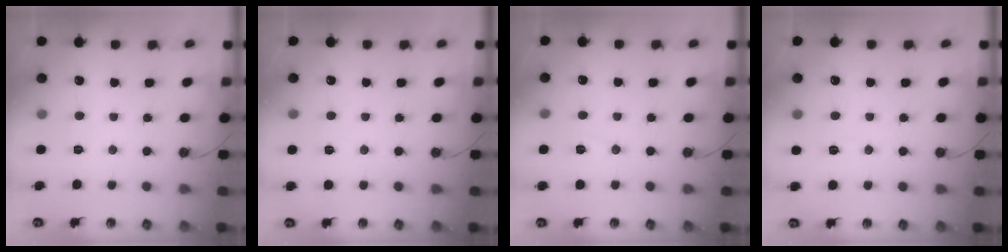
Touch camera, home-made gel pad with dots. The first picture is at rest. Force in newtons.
{"total": 3.5, "press": 1.6, "slide": 3.1}
{"total": 7.0, "press": 5.4, "slide": 4.4}
{"total": 3.7, "press": 3.3, "slide": 1.7}